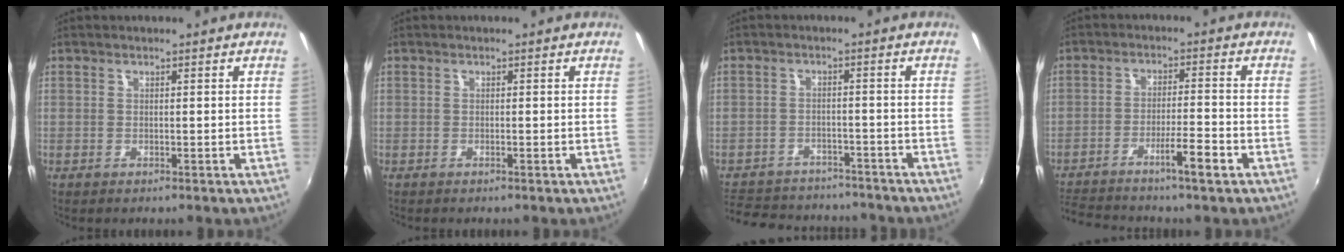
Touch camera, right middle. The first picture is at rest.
{"total": 0.0}
{"total": 14.5, "force": [-11.9, 7.1, 4.5], "torque": [-0.123, 0.031, -0.162]}
{"total": 7.6, "force": [-6.0, -0.1, 4.7], "torque": [-0.096, 0.004, -0.103]}